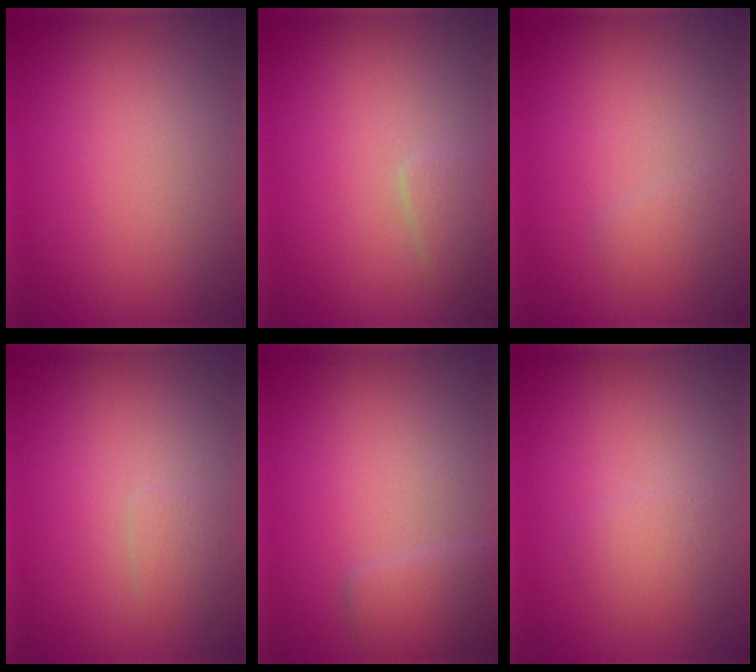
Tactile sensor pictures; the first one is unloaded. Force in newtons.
{"total": 1.5, "press": 1.5, "slide": 0.1}
{"total": 1.1, "press": 1.1, "slide": 0.1}
{"total": 1.0, "press": 1.0, "slide": 0.1}
{"total": 2.1, "press": 2.1, "slide": 0.1}
{"total": 1.6, "press": 1.6, "slide": 0.1}